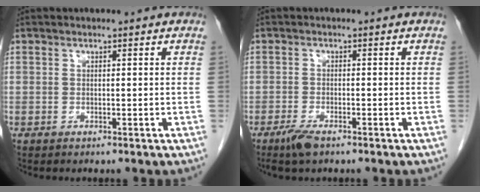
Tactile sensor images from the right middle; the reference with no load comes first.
{"total": 3.0, "force": [-2.2, 0.7, 2.0], "torque": [-0.047, -0.005, -0.040]}